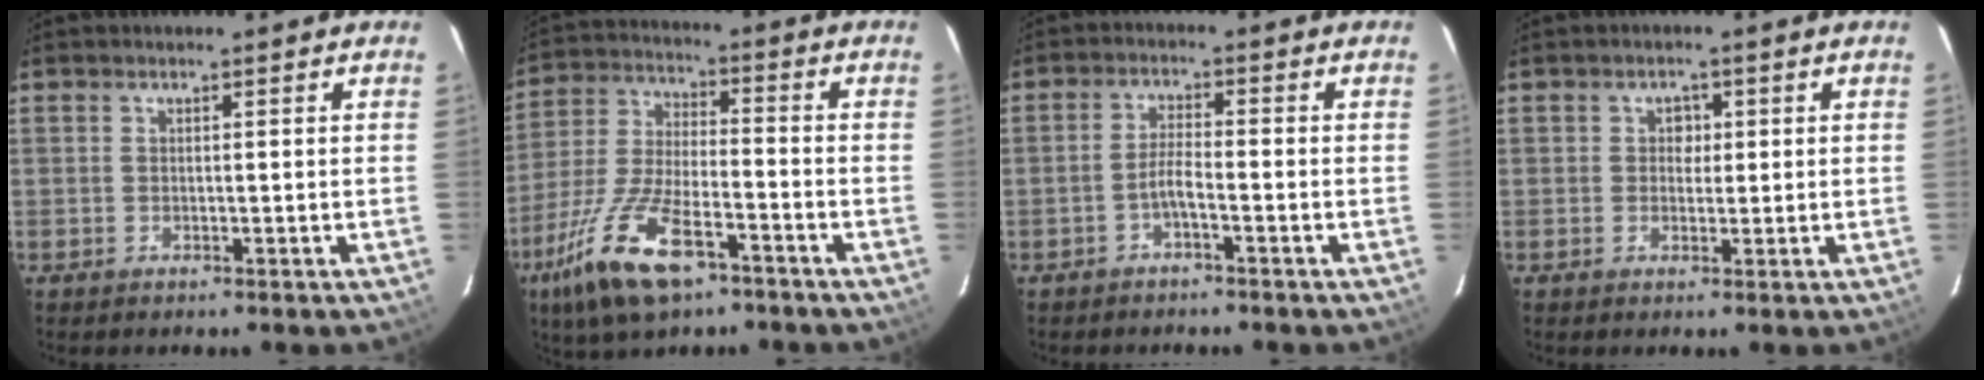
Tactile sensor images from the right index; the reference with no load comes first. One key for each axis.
{"total": 16.3, "fx": -9.6, "fy": 5.9, "fz": 11.7, "tx": -0.257, "ty": -0.029, "tz": -0.182}
{"total": 2.7, "fx": -1.8, "fy": 0.2, "fz": 1.9, "tx": -0.047, "ty": 0.009, "tz": -0.036}
{"total": 2.1, "fx": 0.2, "fy": 2.0, "fz": 0.6, "tx": -0.006, "ty": 0.009, "tz": 0.002}